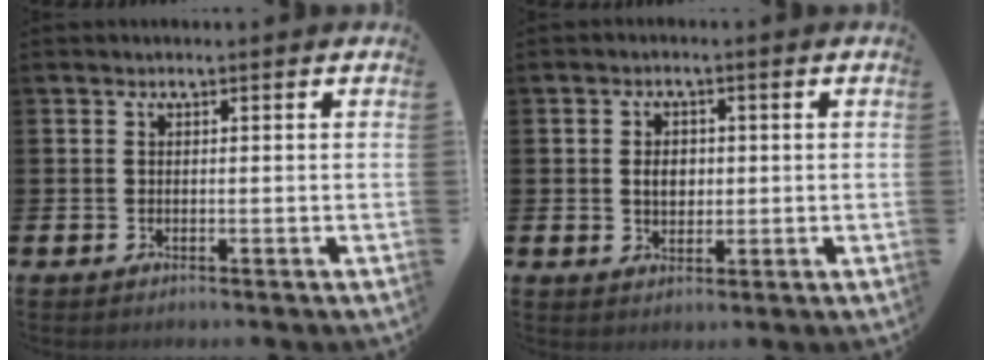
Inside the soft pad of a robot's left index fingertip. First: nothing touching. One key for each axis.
{"total": 3.1, "fx": 0.3, "fy": 2.3, "fz": 2.0, "tx": -0.025, "ty": 0.004, "tz": -0.001}